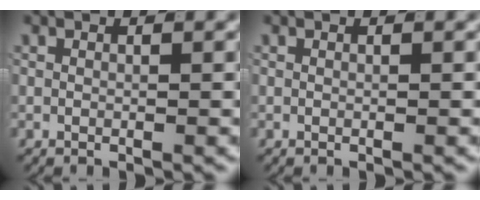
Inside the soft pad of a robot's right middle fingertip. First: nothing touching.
{"total": 0.0}